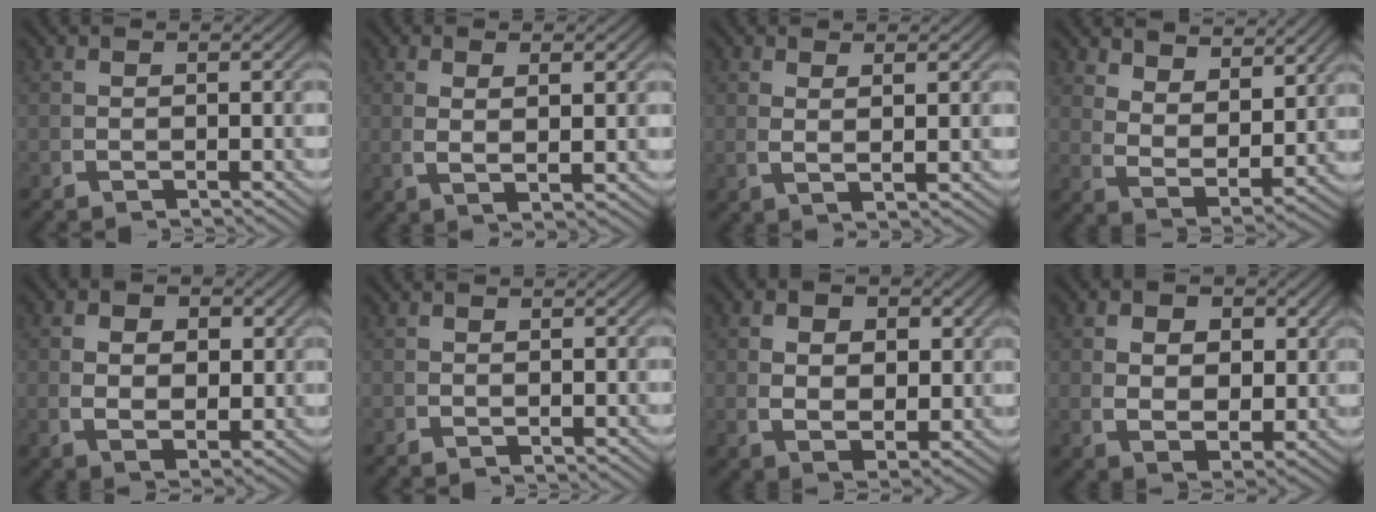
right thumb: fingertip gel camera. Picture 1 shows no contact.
{"total": 2.6, "force": [1.0, 0.3, 2.4], "torque": [-0.043, -0.001, 0.029]}
{"total": 2.2, "force": [1.1, -0.1, 1.9], "torque": [-0.036, -0.002, 0.029]}
{"total": 5.7, "force": [2.4, 3.1, 4.1], "torque": [-0.098, -0.029, 0.059]}
{"total": 4.0, "force": [0.5, 2.7, 2.9], "torque": [-0.051, -0.014, 0.024]}
{"total": 0.0}
{"total": 4.8, "force": [0.7, 3.2, 3.4], "torque": [-0.061, -0.018, 0.028]}
{"total": 5.2, "force": [0.8, 3.7, 3.5], "torque": [-0.066, -0.022, 0.031]}